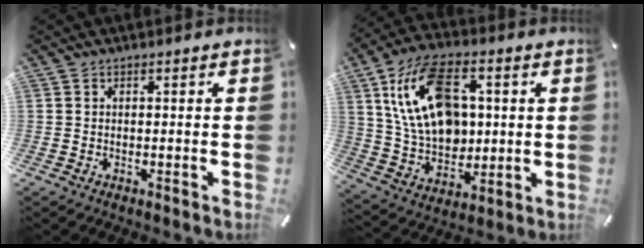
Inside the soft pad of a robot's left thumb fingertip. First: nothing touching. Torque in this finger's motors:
{"motor_torque": [2.50, 2.51, 1.49, -1.28, 0.35]}